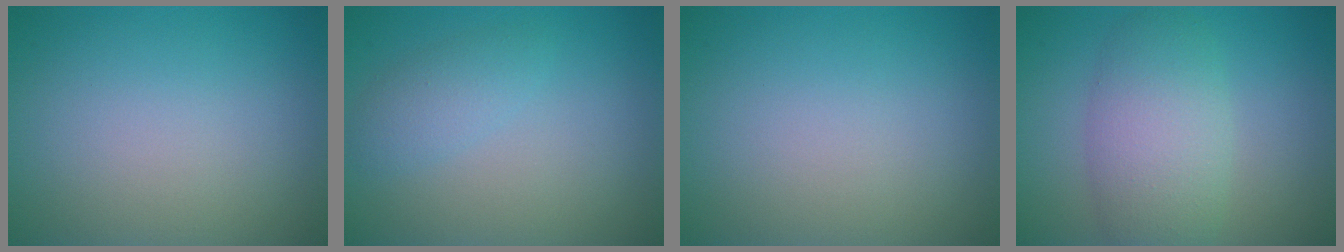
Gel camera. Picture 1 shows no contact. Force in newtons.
{"total": 1.9, "press": 1.9, "slide": 0.1}
{"total": 0.0}
{"total": 5.4, "press": 5.4, "slide": 0.3}